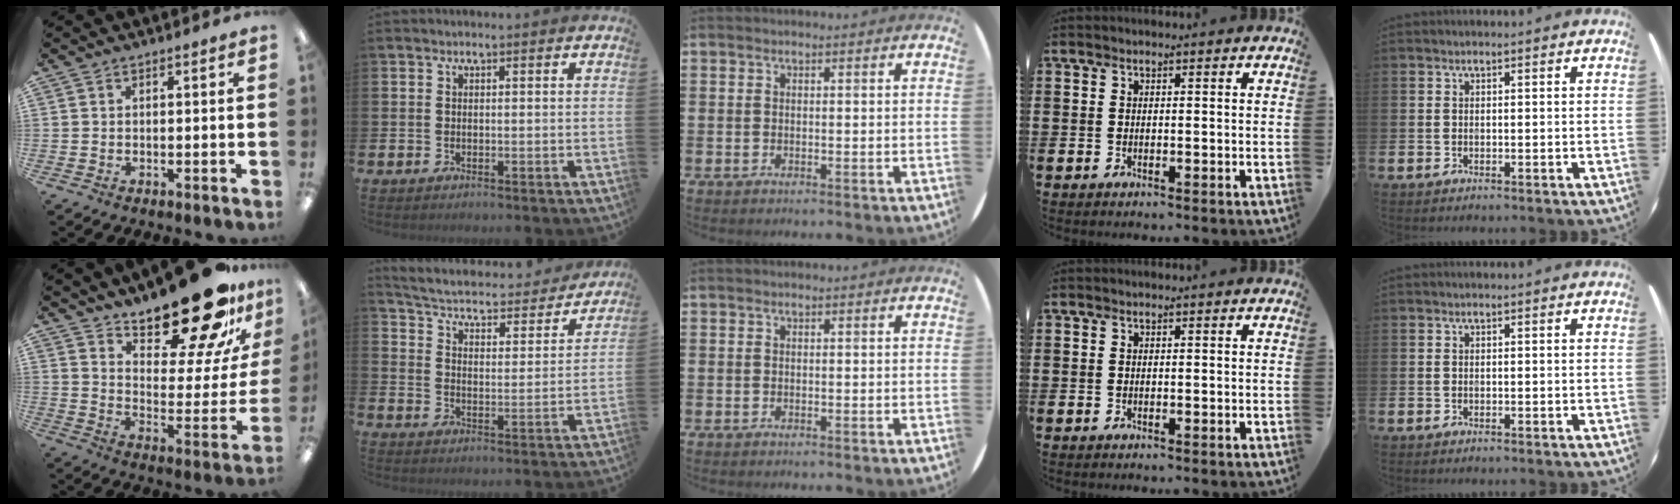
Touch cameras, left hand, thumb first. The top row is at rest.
{"thumb": {"total": 23.4, "force": [19.2, 6.6, 11.6], "torque": [-0.159, -0.140, 0.315]}, "index": {"total": 4.3, "force": [4.0, 1.1, 1.2], "torque": [-0.051, -0.037, 0.058]}}